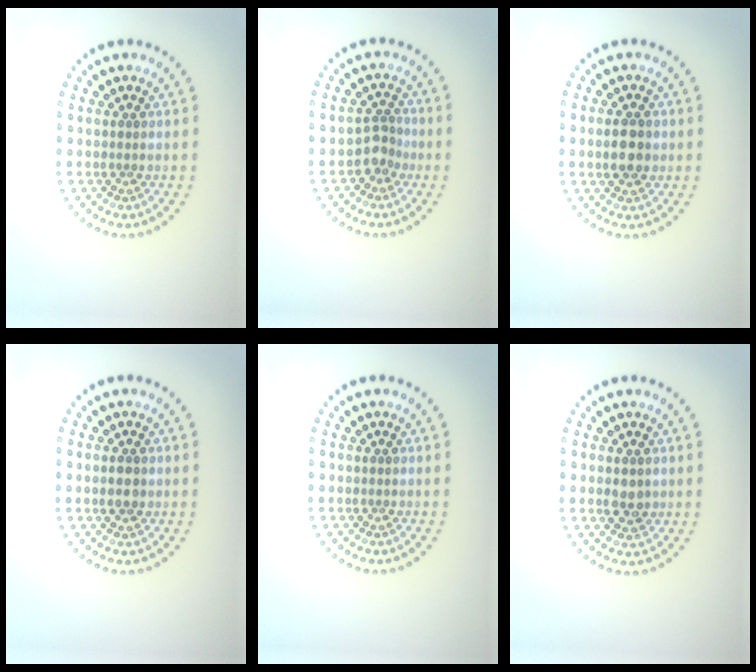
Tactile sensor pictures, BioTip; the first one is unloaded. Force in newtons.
{"total": 2.0, "press": 1.6, "slide": 1.1}
{"total": 3.0, "press": 3.0, "slide": 0.1}
{"total": 1.6, "press": 1.6, "slide": 0.2}
{"total": 0.0}
{"total": 1.9, "press": 1.9, "slide": 0.3}